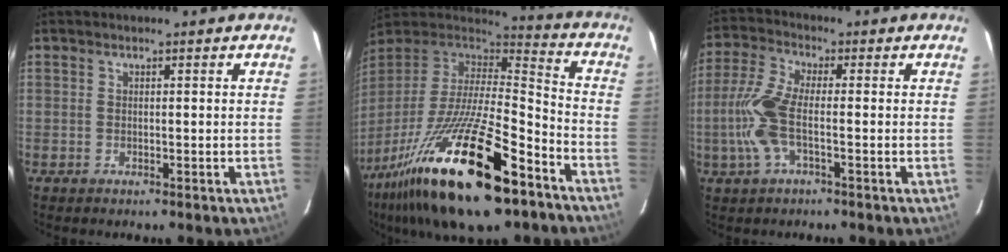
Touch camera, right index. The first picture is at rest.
{"total": 30.8, "force": [-18.4, 8.9, 23.1], "torque": [-0.438, -0.059, -0.312]}
{"total": 9.1, "force": [-2.0, 2.8, 8.4], "torque": [-0.198, 0.004, -0.043]}